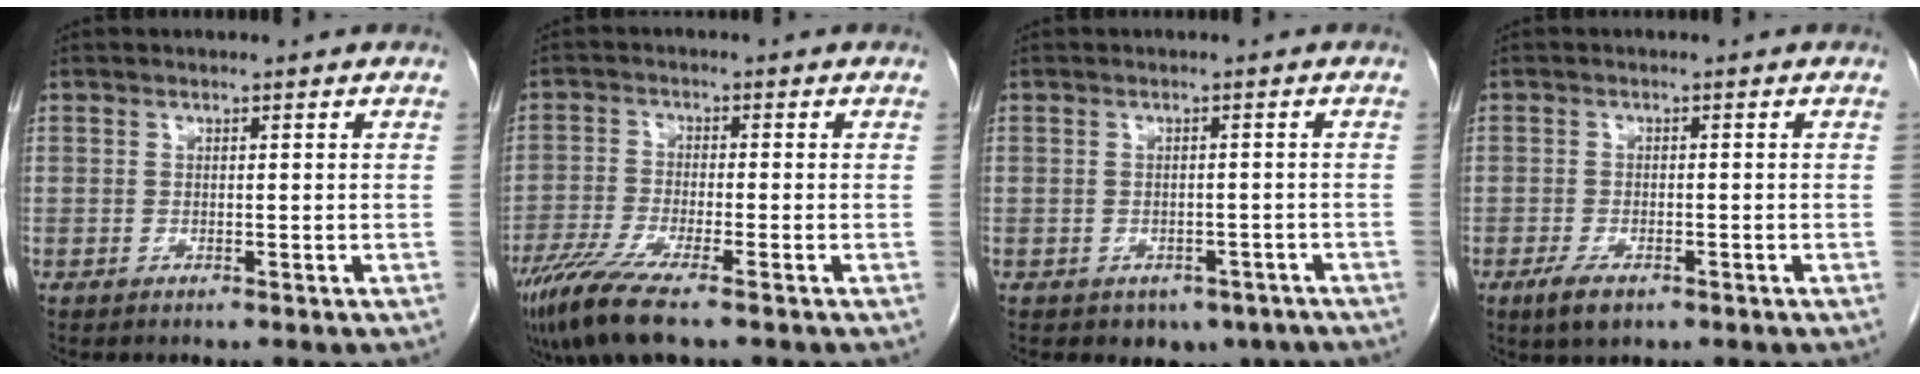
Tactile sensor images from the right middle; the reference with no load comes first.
{"total": 8.1, "force": [-5.6, 0.5, 5.8], "torque": [-0.113, -0.021, -0.105]}
{"total": 4.9, "force": [-3.4, 3.2, 1.4], "torque": [-0.005, 0.006, -0.039]}
{"total": 3.4, "force": [-2.0, 1.4, 2.4], "torque": [-0.050, -0.004, -0.031]}